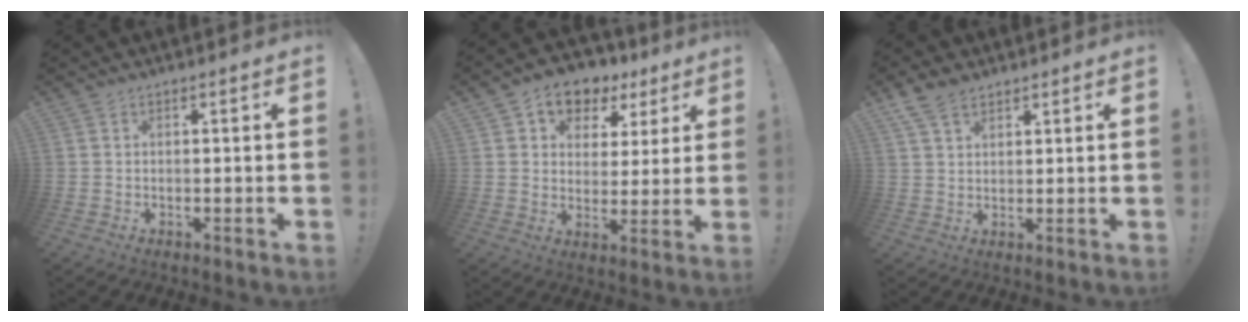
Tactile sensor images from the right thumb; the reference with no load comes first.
{"total": 8.8, "force": [4.8, 6.6, 3.4], "torque": [-0.052, -0.026, 0.091]}
{"total": 6.3, "force": [4.3, 3.4, 3.0], "torque": [-0.061, -0.013, 0.085]}